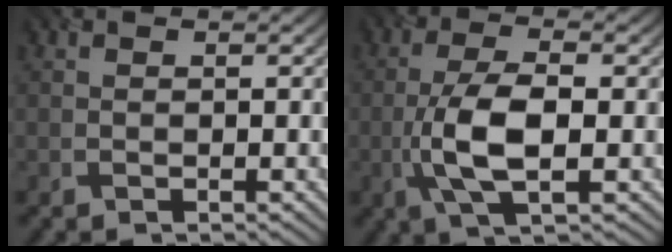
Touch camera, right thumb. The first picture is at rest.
{"total": 7.6, "force": [-1.5, 2.9, 6.9], "torque": [-0.146, 0.003, -0.034]}